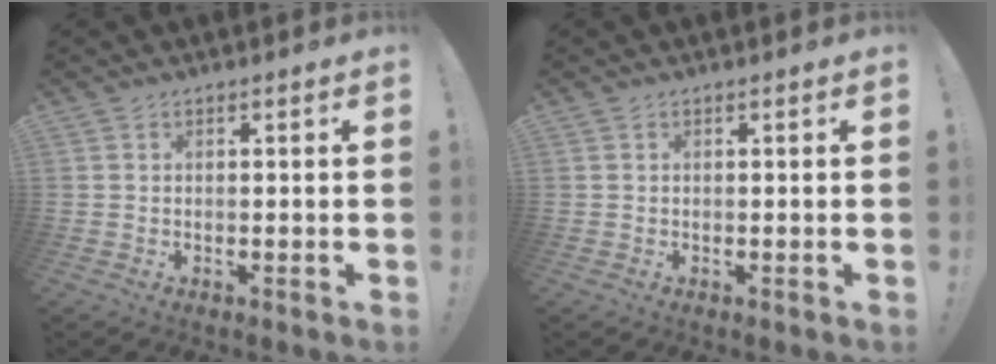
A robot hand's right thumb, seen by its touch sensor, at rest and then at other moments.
{"total": 0.0}